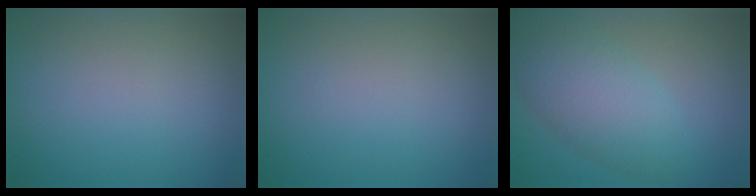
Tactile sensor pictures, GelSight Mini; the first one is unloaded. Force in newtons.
{"total": 0.0}
{"total": 5.6, "press": 5.5, "slide": 0.4}